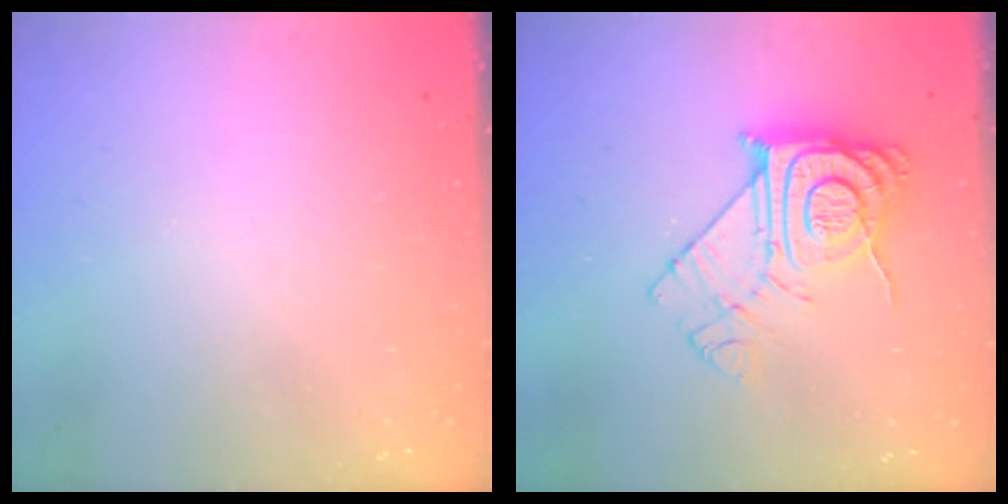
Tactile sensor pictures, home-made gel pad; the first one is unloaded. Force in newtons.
{"total": 15.1, "press": 15.0, "slide": 1.6}